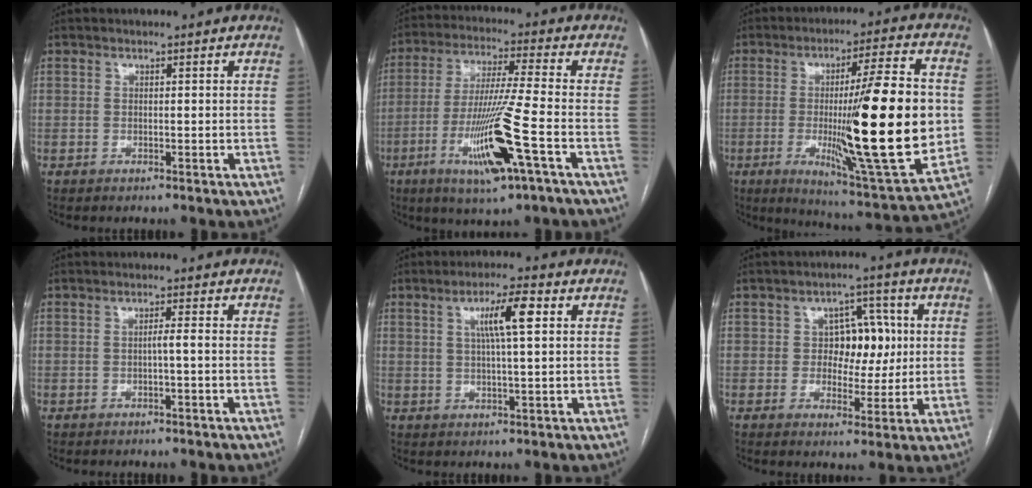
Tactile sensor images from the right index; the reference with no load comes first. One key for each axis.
{"total": 13.8, "fx": -5.2, "fy": -0.3, "fz": 12.8, "tx": -0.256, "ty": -0.021, "tz": -0.096}
{"total": 24.3, "fx": -1.4, "fy": 1.4, "fz": 24.2, "tx": -0.344, "ty": -0.018, "tz": -0.021}
{"total": 0.6, "fx": -0.1, "fy": -0.2, "fz": 0.6, "tx": -0.005, "ty": 0.000, "tz": -0.002}
{"total": 6.8, "fx": 2.2, "fy": 0.5, "fz": 6.5, "tx": -0.112, "ty": 0.008, "tz": 0.036}
{"total": 7.0, "fx": 0.8, "fy": 4.9, "fz": 5.0, "tx": -0.053, "ty": 0.019, "tz": 0.017}